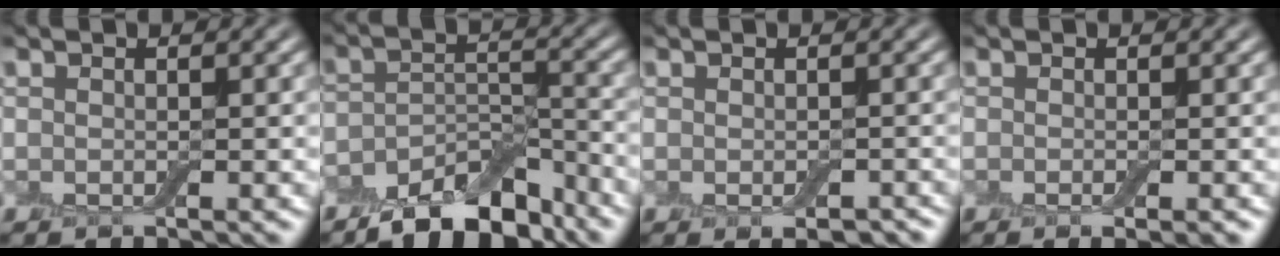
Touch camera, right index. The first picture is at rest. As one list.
[{"total": 7.6, "force": [-5.9, 3.2, 3.7], "torque": [-0.054, -0.007, -0.102]}, {"total": 2.1, "force": [-0.8, 1.0, 1.6], "torque": [-0.024, -0.011, -0.005]}, {"total": 1.3, "force": [-0.6, 0.2, 1.2], "torque": [-0.016, -0.005, -0.009]}]